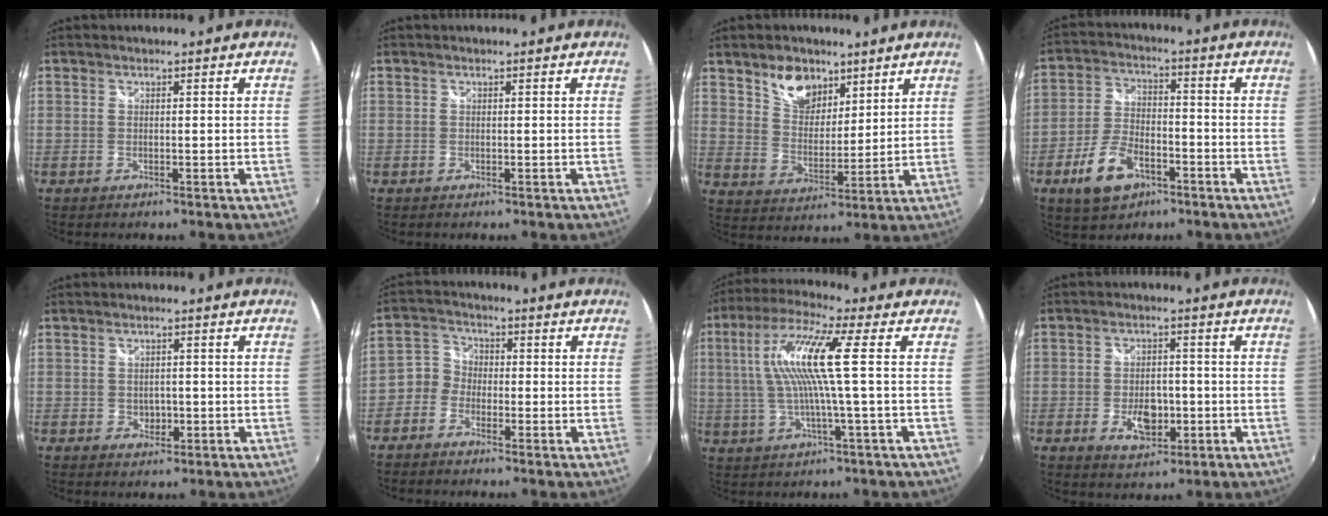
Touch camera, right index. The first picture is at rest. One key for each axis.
{"total": 0.0}
{"total": 9.2, "fx": 6.2, "fy": 5.6, "fz": 3.9, "tx": -0.059, "ty": 0.010, "tz": 0.115}
{"total": 10.4, "fx": -5.5, "fy": 5.7, "fz": 6.7, "tx": -0.147, "ty": 0.000, "tz": -0.097}
{"total": 2.9, "fx": -0.4, "fy": 2.4, "fz": 1.6, "tx": -0.026, "ty": -0.001, "tz": -0.005}
{"total": 4.4, "fx": -2.3, "fy": 3.7, "fz": 0.9, "tx": -0.016, "ty": 0.016, "tz": -0.061}
{"total": 11.8, "fx": 1.2, "fy": -0.2, "fz": 11.8, "tx": -0.226, "ty": 0.008, "tz": 0.023}
{"total": 6.7, "fx": -2.0, "fy": 4.3, "fz": 4.8, "tx": -0.093, "ty": -0.002, "tz": -0.026}